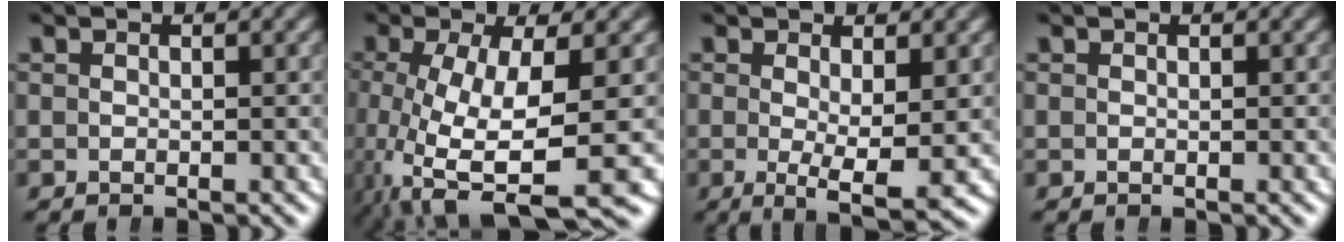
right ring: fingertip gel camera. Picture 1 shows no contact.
{"total": 9.0, "force": [-3.0, 4.1, 7.5], "torque": [-0.156, -0.041, -0.023]}
{"total": 4.4, "force": [-1.4, 1.0, 4.1], "torque": [-0.069, -0.037, -0.009]}
{"total": 0.0}